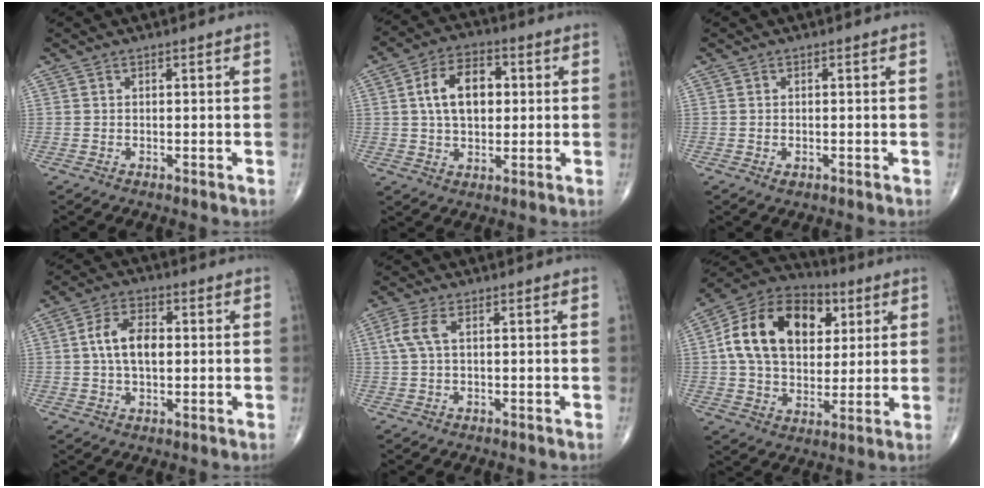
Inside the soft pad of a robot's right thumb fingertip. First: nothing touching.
{"total": 11.1, "force": [1.8, 7.1, 8.3], "torque": [-0.122, 0.011, 0.026]}
{"total": 1.1, "force": [-0.4, 0.7, 0.7], "torque": [-0.008, 0.002, -0.004]}
{"total": 8.2, "force": [0.7, 4.7, 6.6], "torque": [-0.112, 0.011, 0.007]}
{"total": 3.6, "force": [0.8, 1.3, 3.3], "torque": [-0.098, 0.015, 0.017]}
{"total": 21.0, "force": [5.2, 14.3, 14.5], "torque": [-0.226, 0.007, 0.083]}